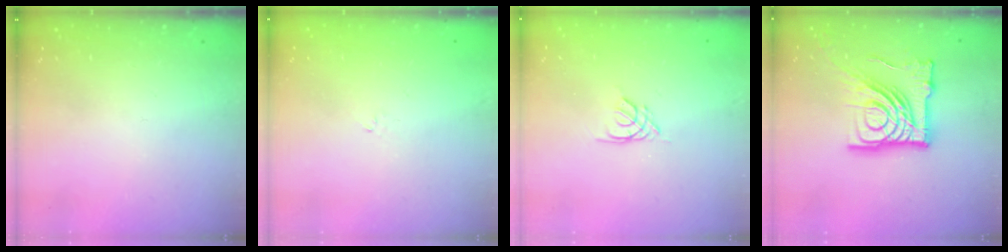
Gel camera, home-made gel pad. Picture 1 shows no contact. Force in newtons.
{"total": 1.2, "press": 1.2, "slide": 0.4}
{"total": 2.6, "press": 2.6, "slide": 0.3}
{"total": 22.2, "press": 22.1, "slide": 2.7}